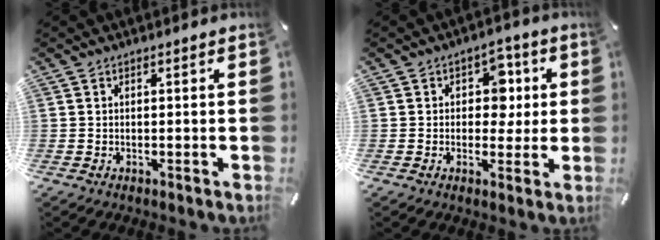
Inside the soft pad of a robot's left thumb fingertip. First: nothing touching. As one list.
[{"total": 7.1, "force": [0.9, 5.8, 4.0], "torque": [-0.042, 0.000, 0.007]}]